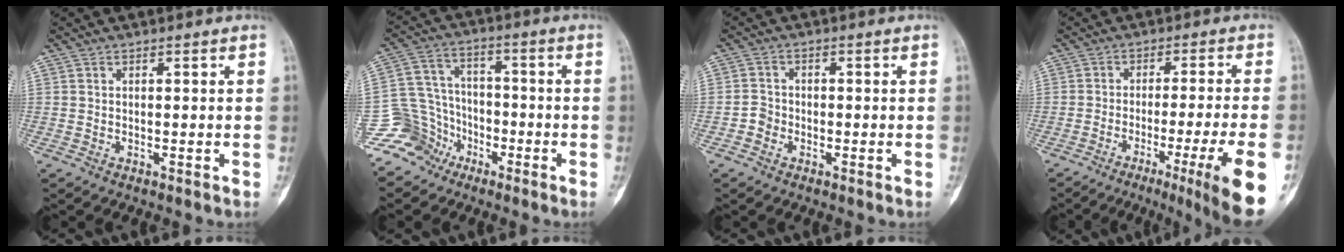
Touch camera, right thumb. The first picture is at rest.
{"total": 10.1, "force": [-6.7, 7.5, 1.1], "torque": [0.010, 0.060, -0.136]}
{"total": 2.6, "force": [-1.1, 2.2, 0.7], "torque": [-0.004, 0.012, -0.027]}
{"total": 14.1, "force": [-6.3, -0.2, 12.6], "torque": [-0.155, 0.001, -0.090]}